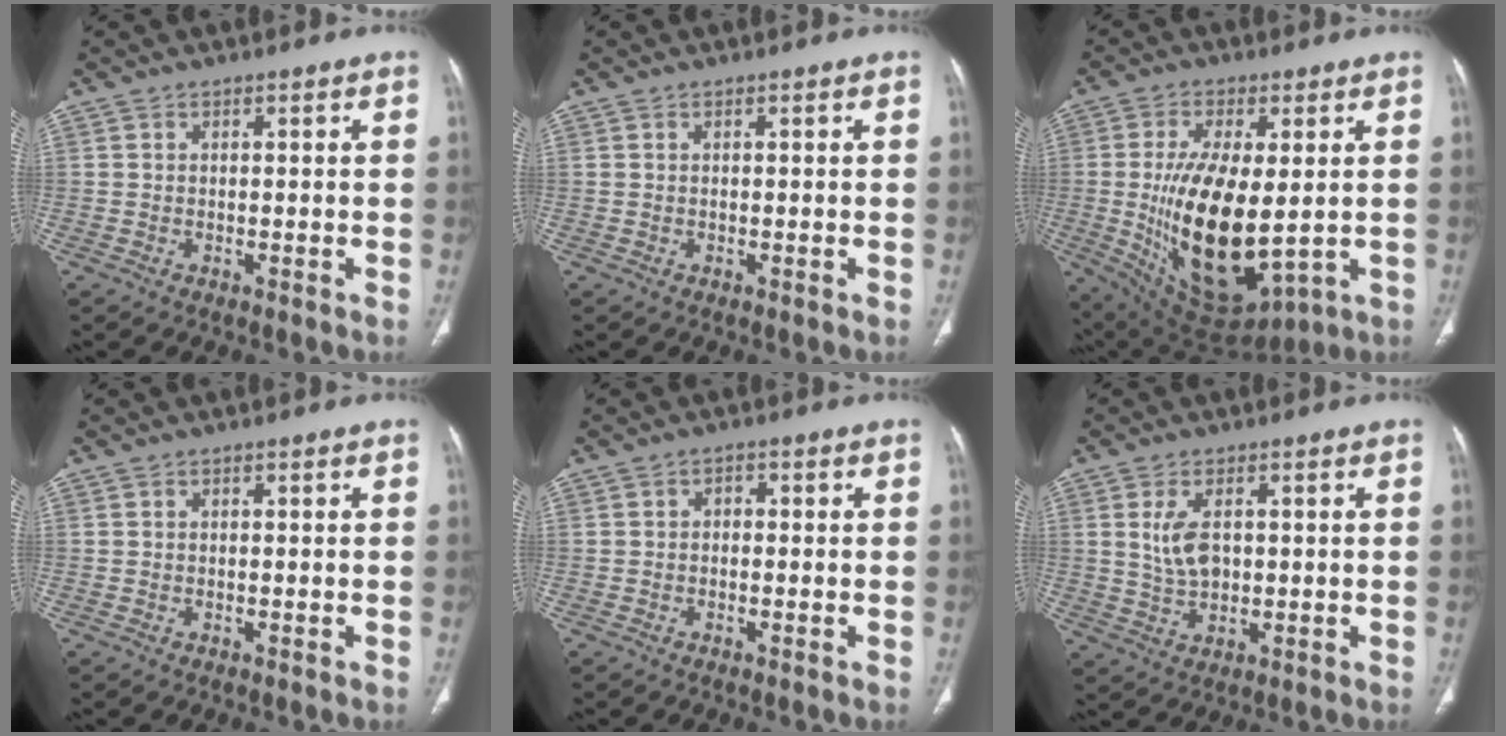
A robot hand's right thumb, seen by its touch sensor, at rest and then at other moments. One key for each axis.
{"total": 0.0}
{"total": 19.3, "fx": -0.6, "fy": 8.8, "fz": 17.1, "tx": -0.307, "ty": -0.025, "tz": 0.015}
{"total": 0.0}
{"total": 1.4, "fx": -0.2, "fy": 1.1, "fz": 0.9, "tx": -0.005, "ty": 0.005, "tz": -0.010}
{"total": 5.8, "fx": 1.1, "fy": 3.4, "fz": 4.6, "tx": -0.086, "ty": -0.004, "tz": 0.026}